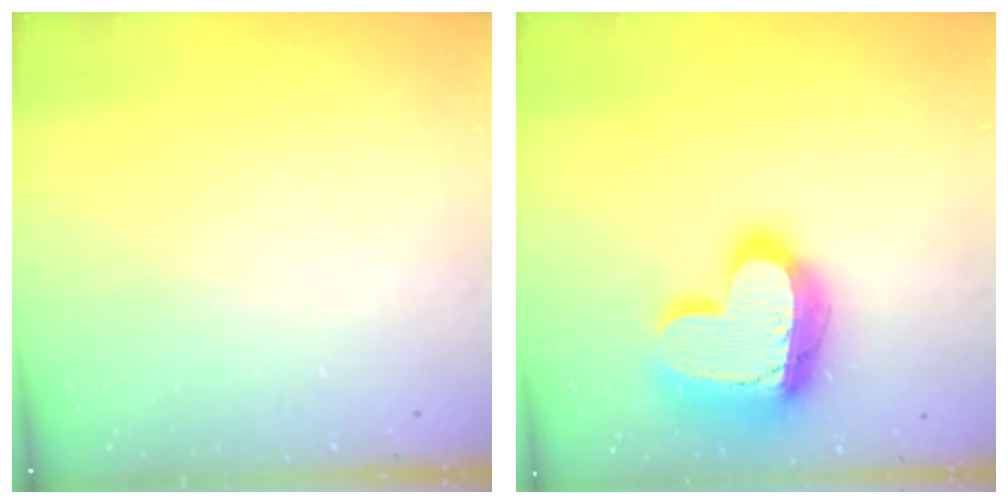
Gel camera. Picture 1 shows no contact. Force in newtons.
{"total": 21.7, "press": 21.6, "slide": 1.9}